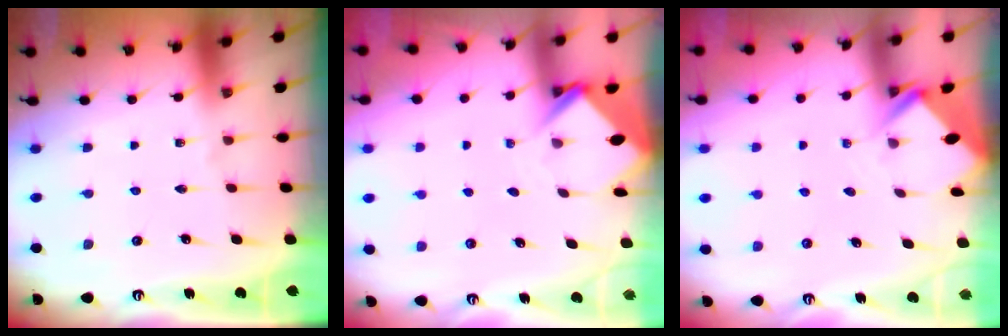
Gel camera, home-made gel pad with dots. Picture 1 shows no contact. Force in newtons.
{"total": 3.7, "press": 3.7, "slide": 0.2}
{"total": 2.7, "press": 2.7, "slide": 0.2}